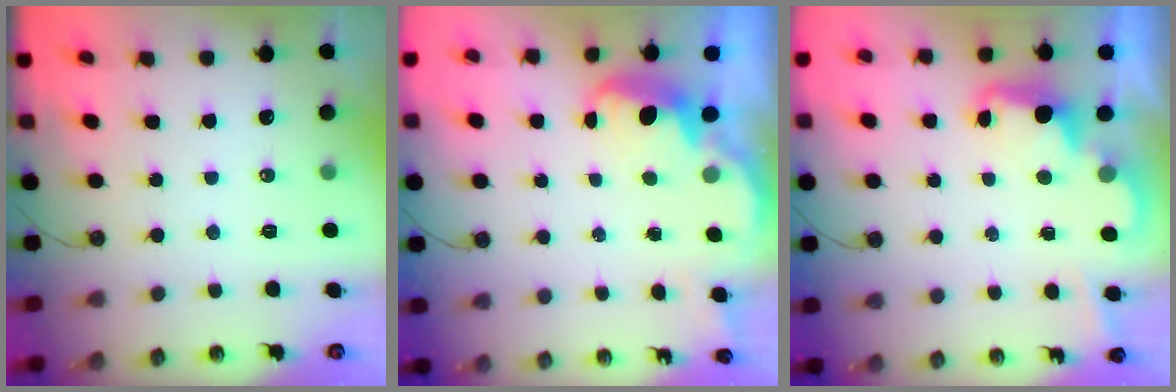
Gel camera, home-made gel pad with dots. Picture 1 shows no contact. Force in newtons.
{"total": 2.7, "press": 2.6, "slide": 0.6}
{"total": 2.5, "press": 2.4, "slide": 0.6}